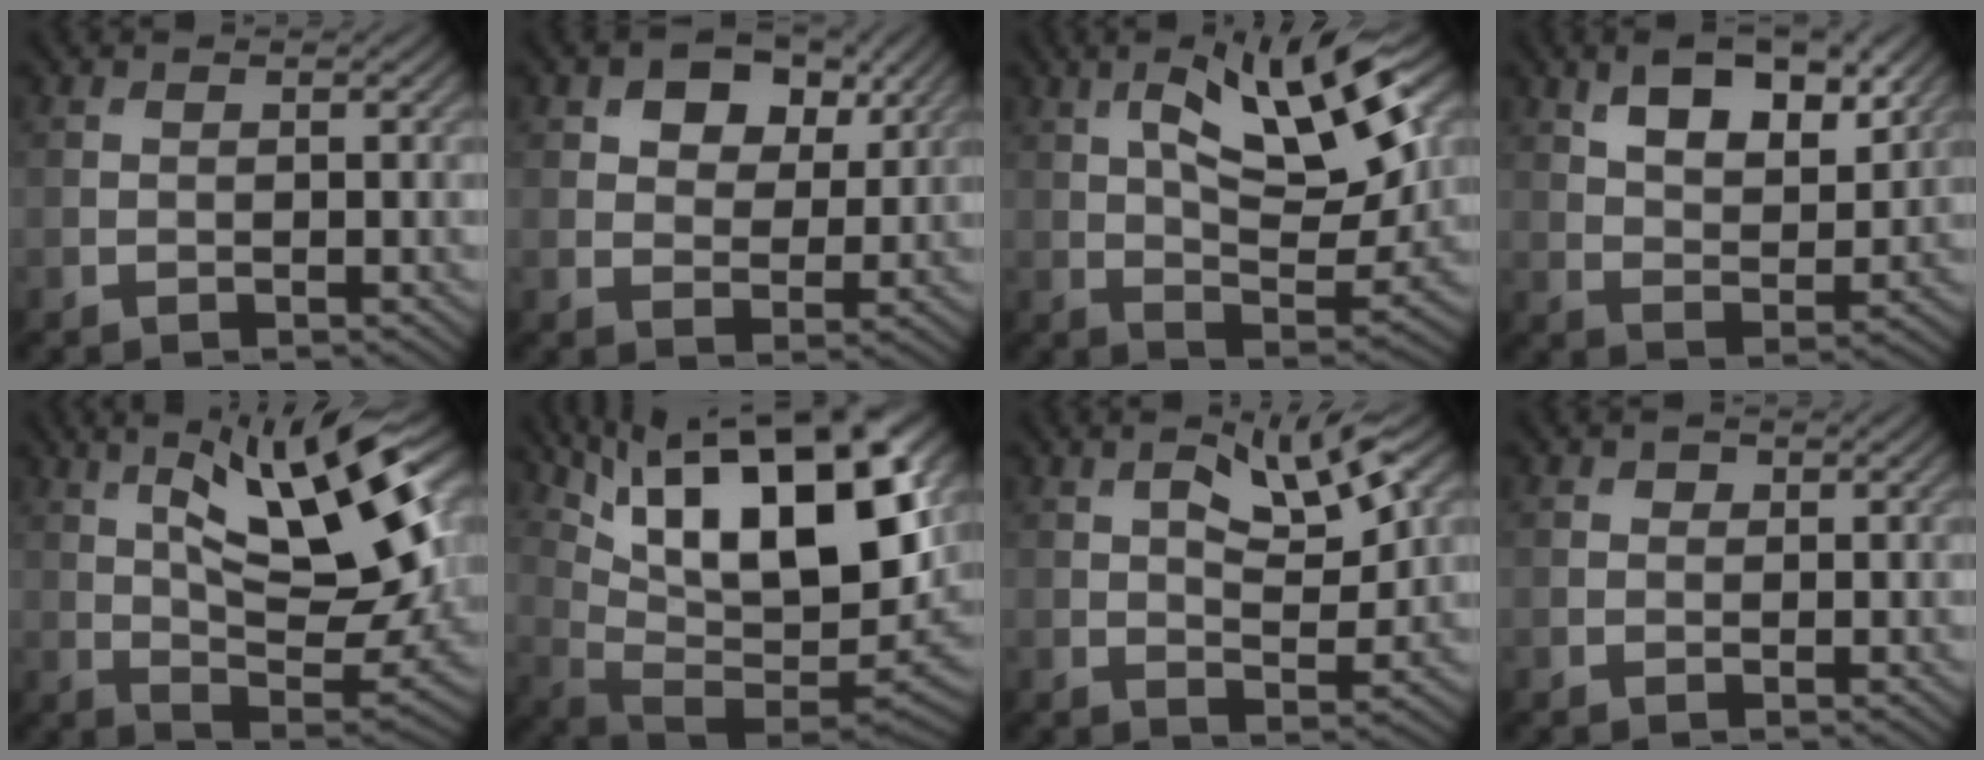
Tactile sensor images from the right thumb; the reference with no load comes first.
{"total": 7.5, "force": [4.1, 4.5, 4.3], "torque": [-0.072, -0.005, 0.065]}
{"total": 13.9, "force": [5.3, 4.8, 11.9], "torque": [-0.208, -0.001, 0.086]}
{"total": 10.0, "force": [5.5, 4.5, 7.1], "torque": [-0.115, -0.003, 0.095]}
{"total": 16.0, "force": [5.5, 5.3, 14.1], "torque": [-0.237, 0.006, 0.090]}
{"total": 20.6, "force": [10.1, 7.4, 16.4], "torque": [-0.267, 0.036, 0.161]}
{"total": 7.9, "force": [3.3, 3.0, 6.6], "torque": [-0.107, 0.003, 0.053]}
{"total": 0.7, "force": [0.3, 0.6, 0.2], "torque": [0.001, -0.005, 0.001]}